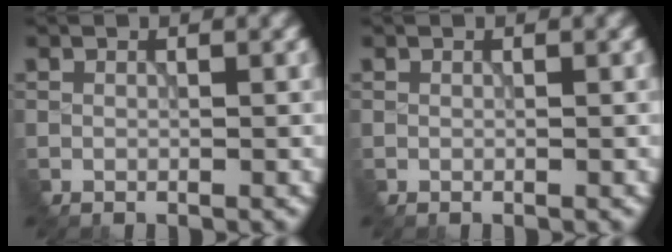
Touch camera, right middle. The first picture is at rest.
{"total": 0.0}